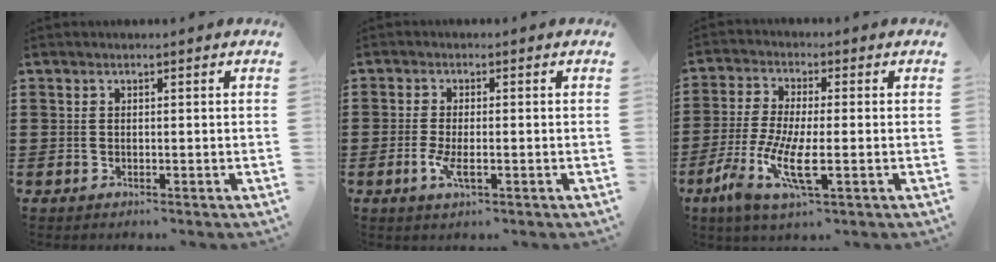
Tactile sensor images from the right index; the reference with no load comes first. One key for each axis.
{"total": 3.2, "fx": -1.2, "fy": 0.9, "fz": 2.9, "tx": -0.069, "ty": -0.007, "tz": -0.028}
{"total": 8.3, "fx": -3.1, "fy": 1.9, "fz": 7.4, "tx": -0.165, "ty": -0.015, "tz": -0.060}